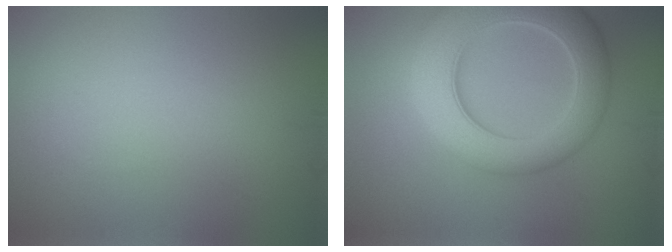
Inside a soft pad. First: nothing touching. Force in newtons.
{"total": 9.6, "press": 9.5, "slide": 0.5}